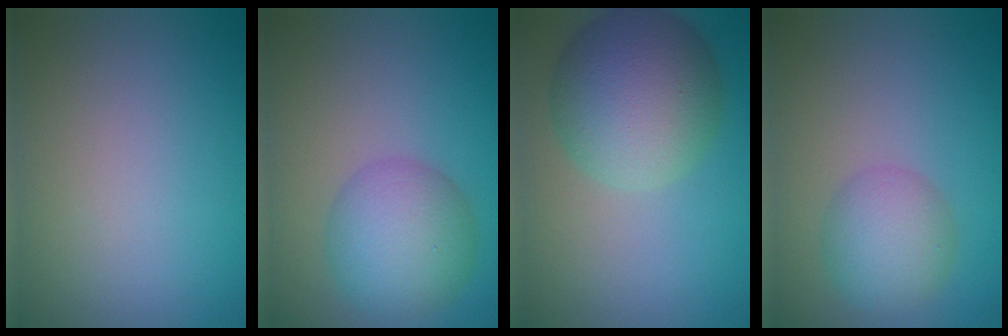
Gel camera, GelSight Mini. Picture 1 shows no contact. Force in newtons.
{"total": 5.9, "press": 5.8, "slide": 0.2}
{"total": 9.2, "press": 9.2, "slide": 0.4}
{"total": 4.0, "press": 4.0, "slide": 0.1}